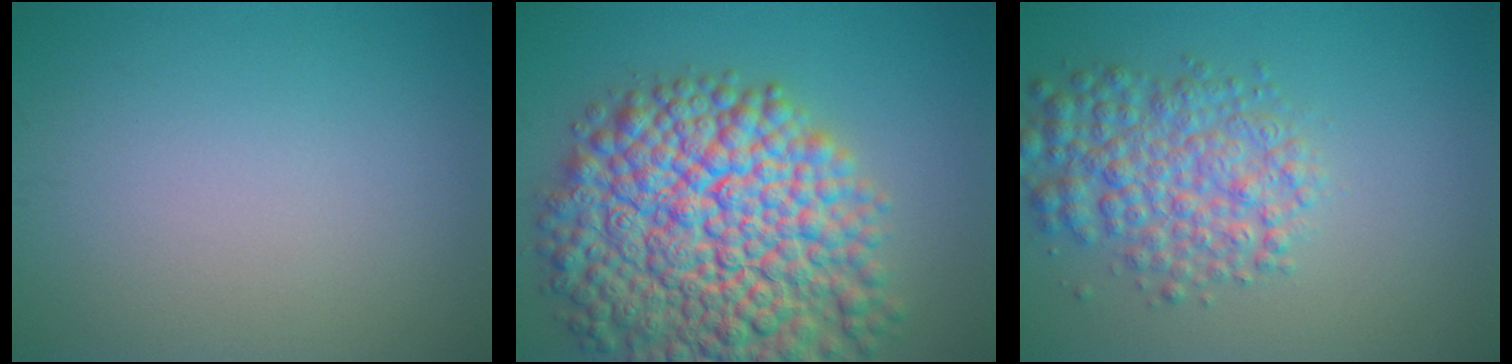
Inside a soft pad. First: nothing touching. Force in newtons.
{"total": 15.0, "press": 15.0, "slide": 0.7}
{"total": 5.2, "press": 5.2, "slide": 0.2}